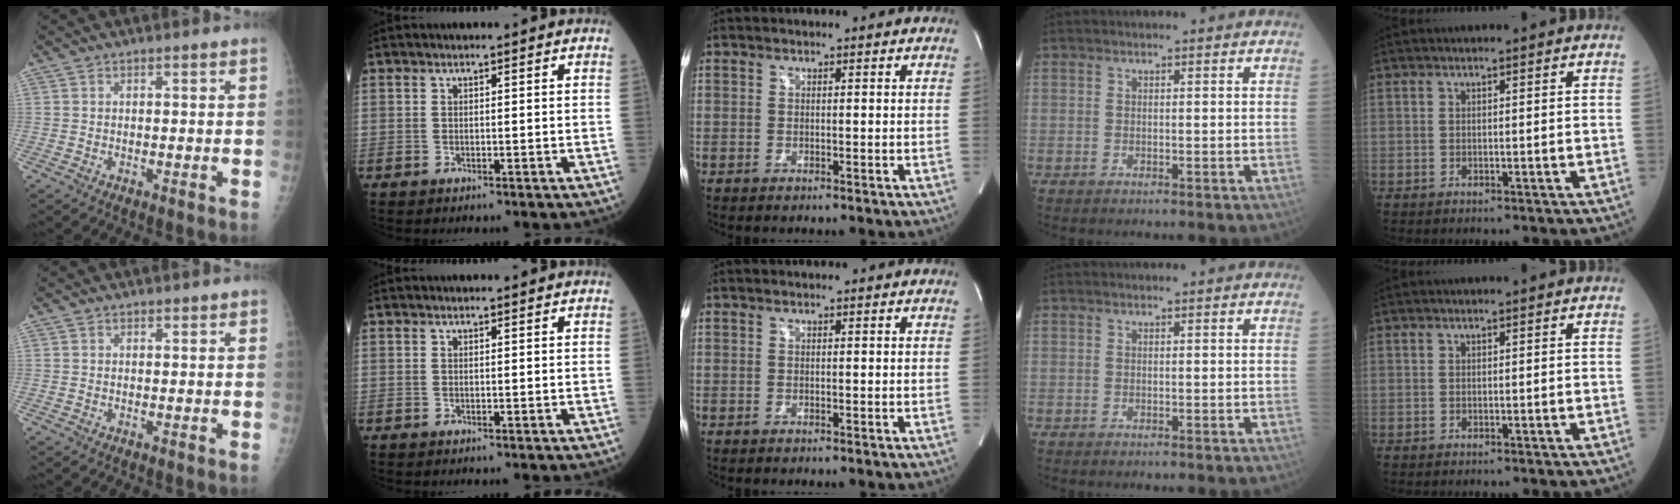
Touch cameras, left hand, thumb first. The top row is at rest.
{"index": {"total": 0.6, "force": [0.5, 0.2, -0.1], "torque": [0.000, 0.002, 0.007]}}